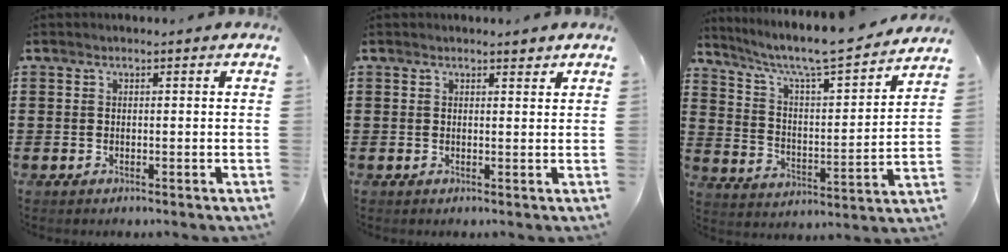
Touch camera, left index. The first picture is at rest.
{"total": 1.5, "force": [1.3, 0.4, 0.6], "torque": [-0.006, -0.001, 0.023]}
{"total": 6.7, "force": [5.9, 0.2, 3.2], "torque": [-0.089, -0.047, 0.092]}